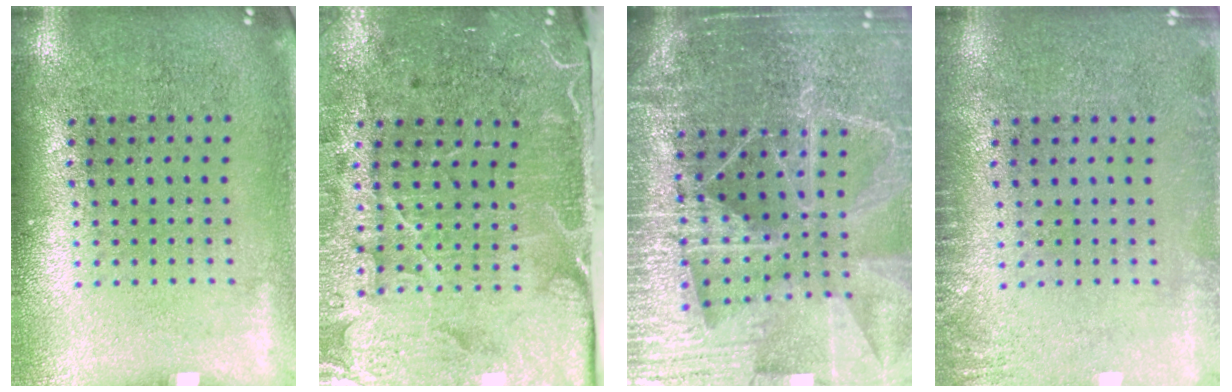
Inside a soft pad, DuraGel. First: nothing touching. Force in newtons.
{"total": 5.0, "press": 4.0, "slide": 3.0}
{"total": 5.4, "press": 4.8, "slide": 2.5}
{"total": 1.4, "press": 1.4, "slide": 0.3}